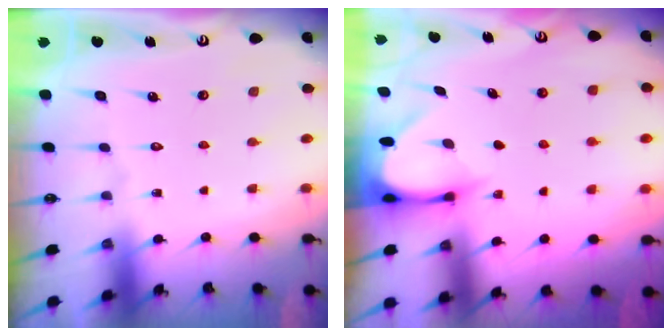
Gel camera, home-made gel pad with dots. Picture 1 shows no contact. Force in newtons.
{"total": 3.5, "press": 3.4, "slide": 0.3}